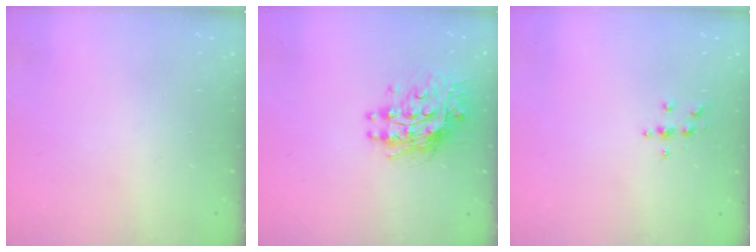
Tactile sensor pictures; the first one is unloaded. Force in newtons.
{"total": 10.1, "press": 10.1, "slide": 0.8}
{"total": 4.0, "press": 3.9, "slide": 0.6}